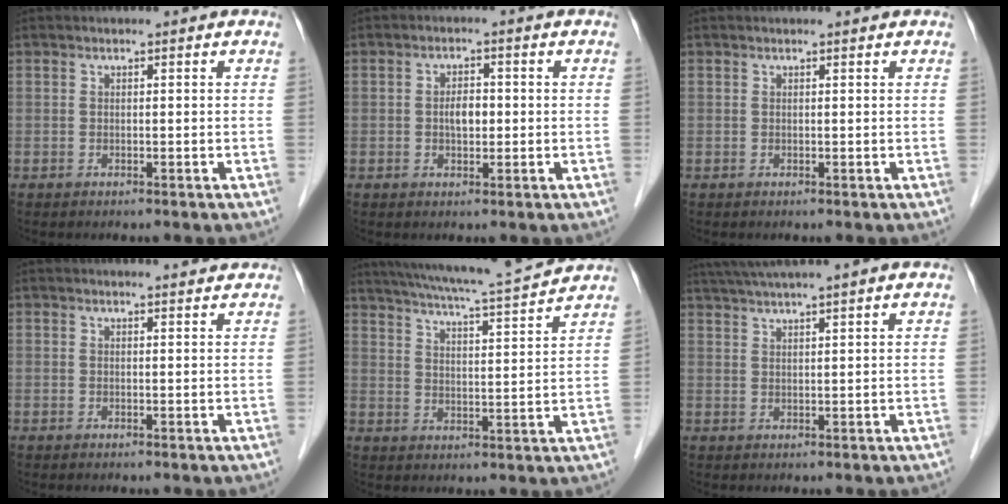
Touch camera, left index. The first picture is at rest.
{"total": 2.9, "force": [-0.1, 1.6, 2.4], "torque": [-0.045, 0.006, -0.002]}
{"total": 1.0, "force": [0.9, 0.0, 0.3], "torque": [-0.010, 0.004, 0.011]}
{"total": 2.5, "force": [2.4, 0.0, 0.5], "torque": [-0.011, 0.003, 0.026]}
{"total": 14.4, "force": [13.2, -0.8, 5.7], "torque": [-0.107, -0.006, 0.190]}
{"total": 8.9, "force": [7.5, -0.9, 4.8], "torque": [-0.083, 0.037, 0.110]}